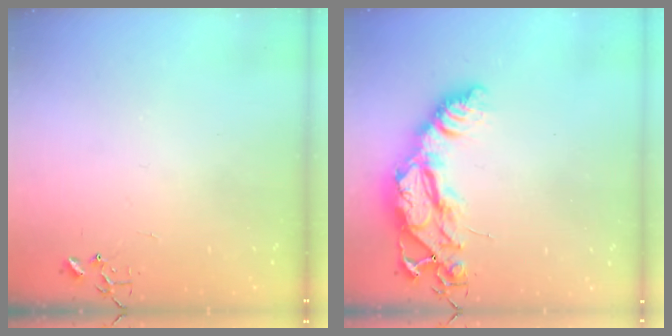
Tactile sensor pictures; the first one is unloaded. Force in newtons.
{"total": 19.9, "press": 19.8, "slide": 1.8}